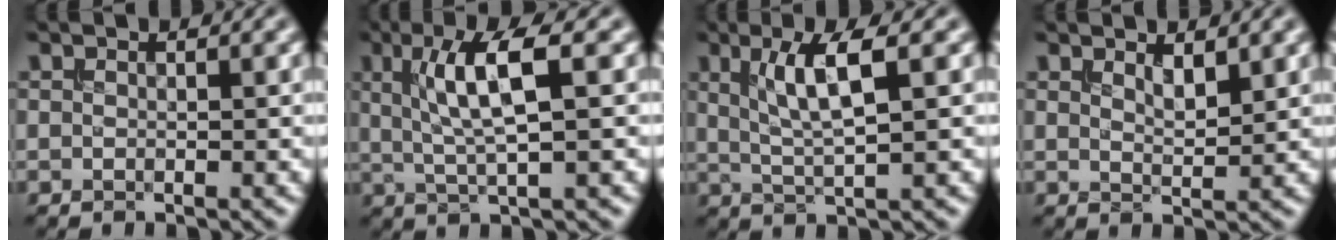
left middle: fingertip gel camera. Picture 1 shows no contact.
{"total": 5.7, "force": [1.2, 1.3, 5.4], "torque": [-0.102, 0.007, 0.025]}
{"total": 4.8, "force": [1.4, 1.0, 4.5], "torque": [-0.088, -0.001, 0.031]}
{"total": 1.7, "force": [1.2, 0.5, 1.1], "torque": [-0.018, -0.004, 0.023]}